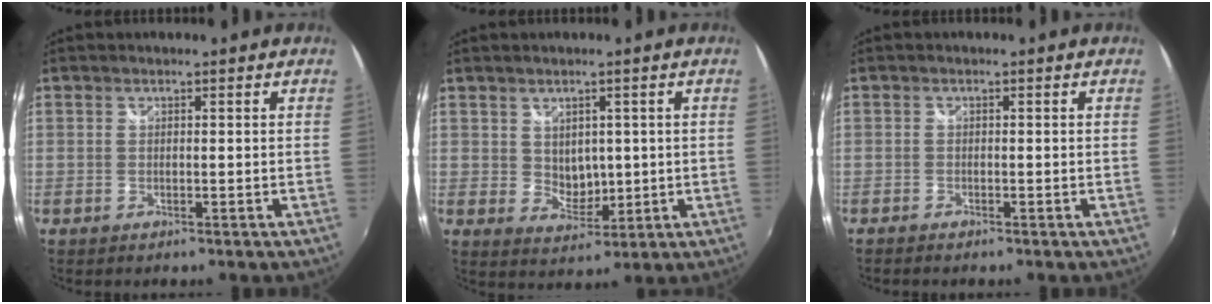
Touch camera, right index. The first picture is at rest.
{"total": 4.3, "force": [1.2, 3.5, 2.1], "torque": [-0.032, 0.001, 0.032]}
{"total": 1.3, "force": [-1.1, 0.3, 0.4], "torque": [-0.012, -0.006, -0.022]}